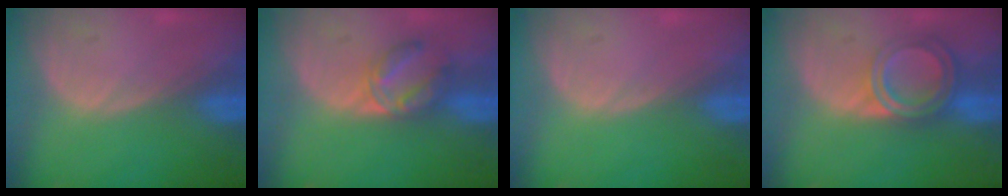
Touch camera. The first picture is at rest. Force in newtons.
{"total": 5.0, "press": 5.0, "slide": 0.5}
{"total": 0.0}
{"total": 6.4, "press": 5.4, "slide": 3.4}